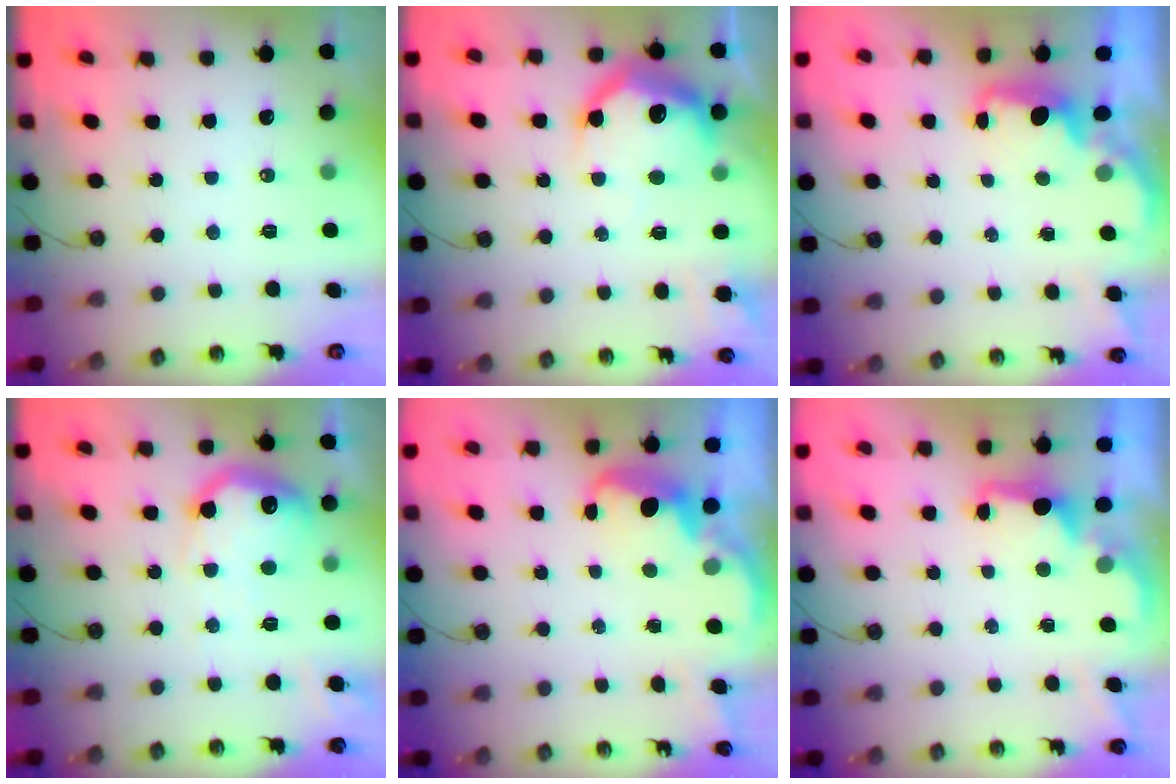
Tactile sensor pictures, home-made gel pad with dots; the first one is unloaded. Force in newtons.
{"total": 19.4, "press": 19.4, "slide": 1.1}
{"total": 1.6, "press": 1.4, "slide": 0.7}
{"total": 18.2, "press": 18.2, "slide": 1.1}
{"total": 3.9, "press": 3.8, "slide": 0.6}
{"total": 2.1, "press": 1.9, "slide": 0.8}